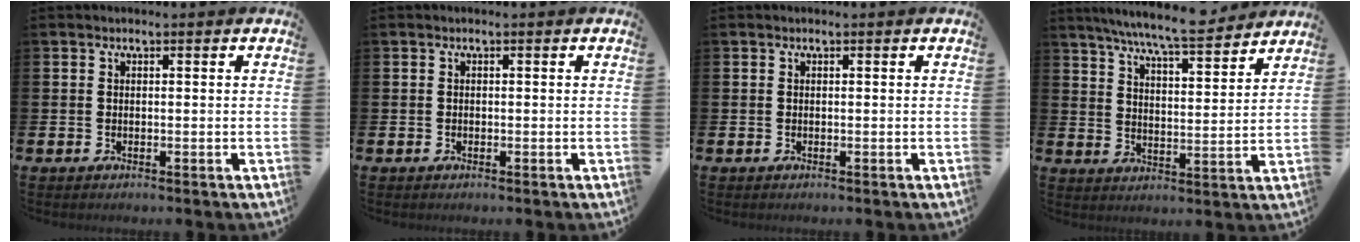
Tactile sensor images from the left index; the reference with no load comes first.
{"total": 0.0}
{"total": 0.0}
{"total": 8.2, "force": [7.7, 0.1, 2.9], "torque": [-0.073, -0.045, 0.135]}